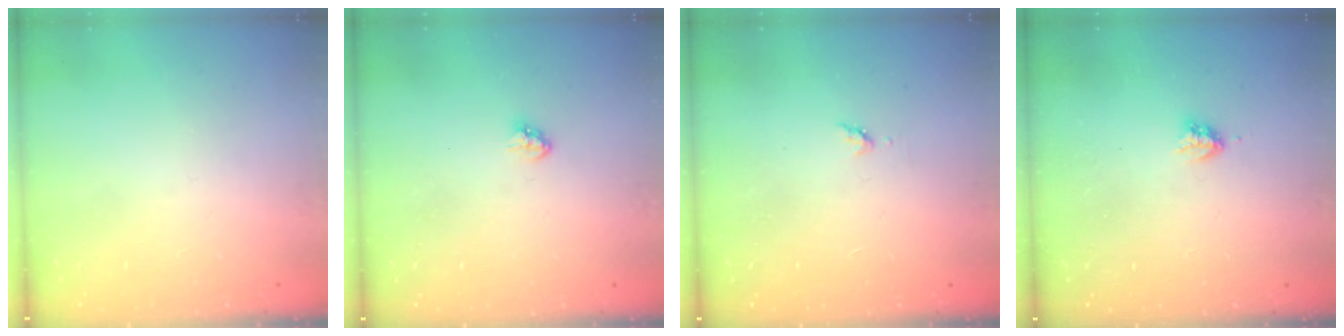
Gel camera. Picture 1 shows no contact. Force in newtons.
{"total": 3.1, "press": 3.1, "slide": 0.2}
{"total": 3.5, "press": 3.4, "slide": 0.5}
{"total": 2.9, "press": 2.9, "slide": 0.5}